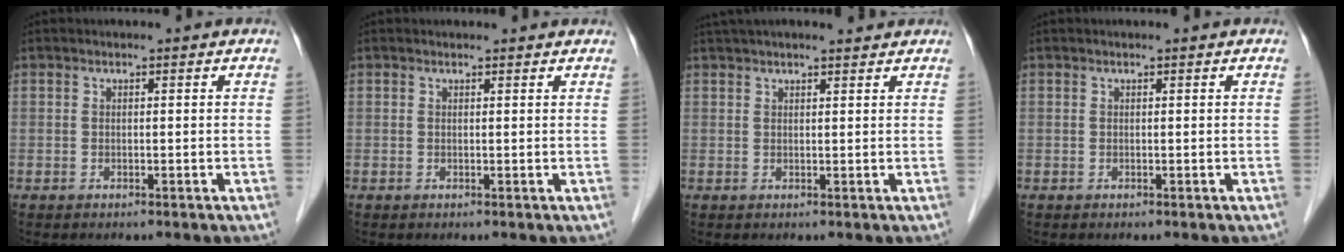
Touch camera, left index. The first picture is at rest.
{"total": 1.8, "force": [1.8, 0.3, 0.2], "torque": [-0.012, 0.006, 0.016]}
{"total": 7.4, "force": [6.5, 0.9, 3.3], "torque": [-0.052, 0.028, 0.091]}
{"total": 0.0}